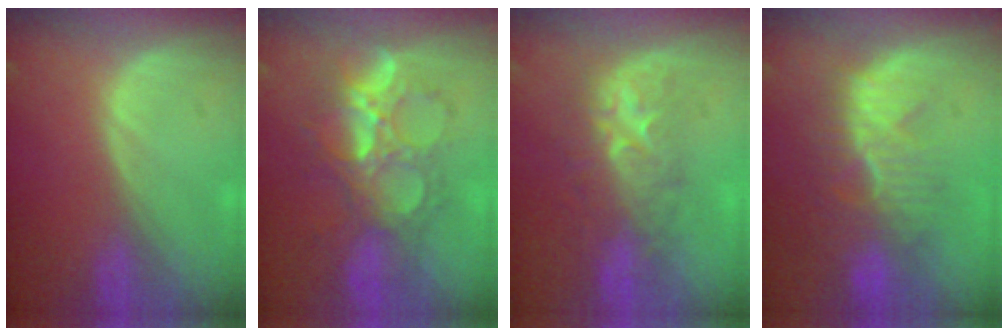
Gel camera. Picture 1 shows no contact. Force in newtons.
{"total": 8.9, "press": 8.5, "slide": 2.8}
{"total": 8.0, "press": 7.8, "slide": 2.1}
{"total": 10.1, "press": 8.7, "slide": 5.1}